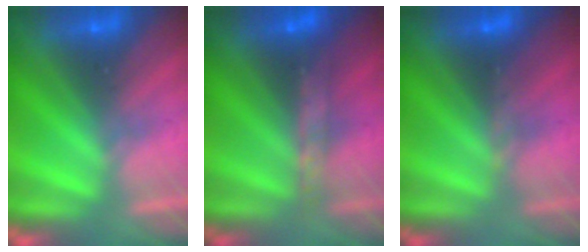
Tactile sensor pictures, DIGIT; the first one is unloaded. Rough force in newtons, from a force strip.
{"total": 7.6}
{"total": 2.9}